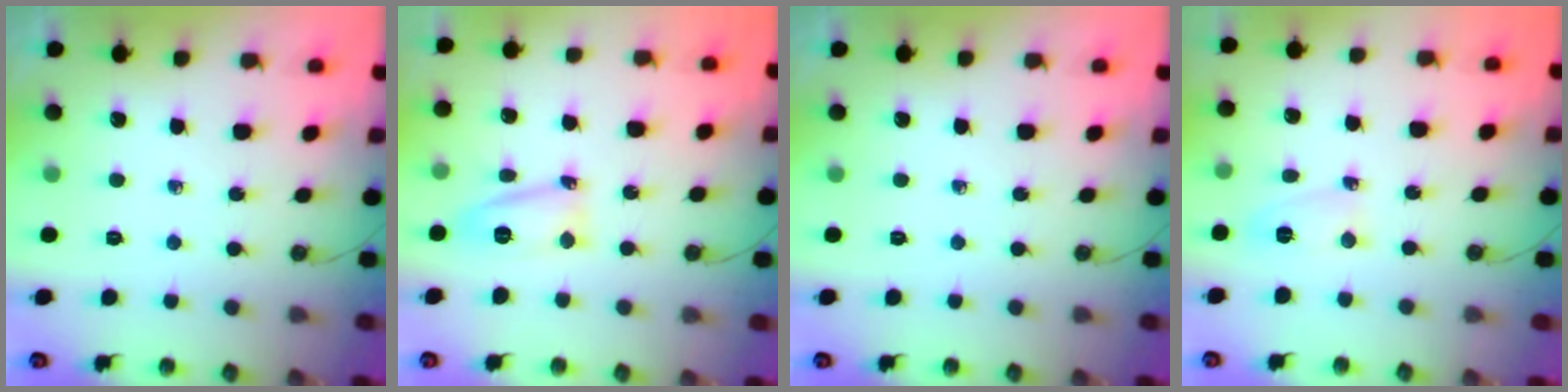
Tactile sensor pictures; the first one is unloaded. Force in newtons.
{"total": 11.4, "press": 11.3, "slide": 1.0}
{"total": 0.0}
{"total": 3.6, "press": 3.4, "slide": 1.2}